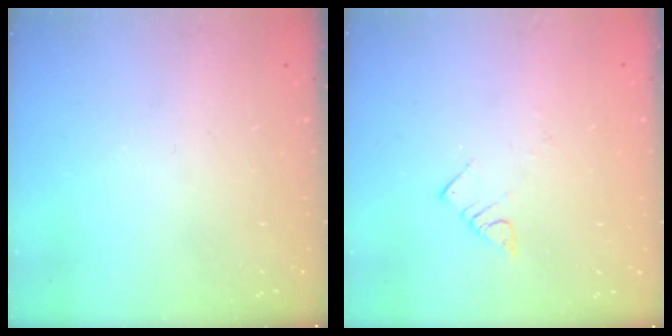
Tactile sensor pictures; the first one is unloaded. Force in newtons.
{"total": 4.0, "press": 3.9, "slide": 0.5}